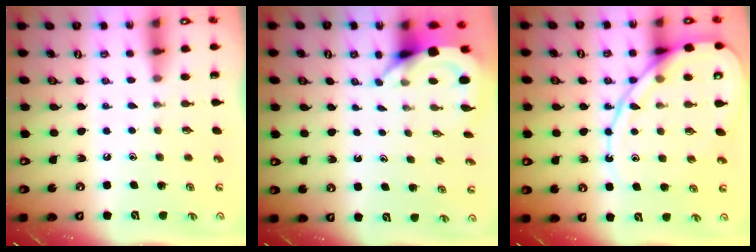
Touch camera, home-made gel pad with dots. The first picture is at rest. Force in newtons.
{"total": 4.1, "press": 4.1, "slide": 0.3}
{"total": 13.0, "press": 12.9, "slide": 1.4}